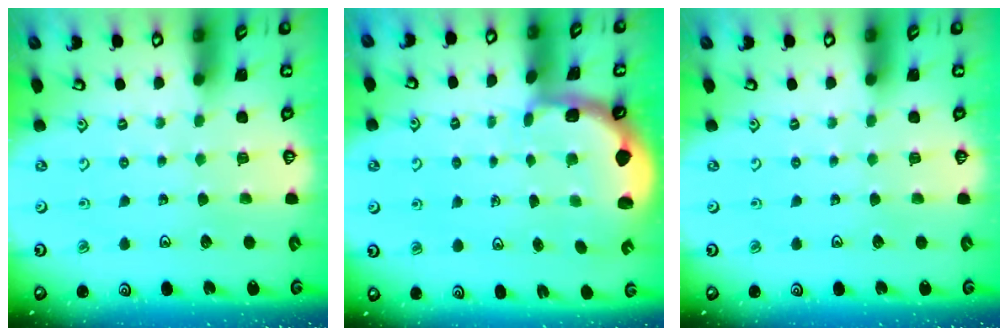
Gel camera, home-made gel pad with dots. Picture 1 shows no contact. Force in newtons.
{"total": 2.1, "press": 1.8, "slide": 1.0}
{"total": 0.0}